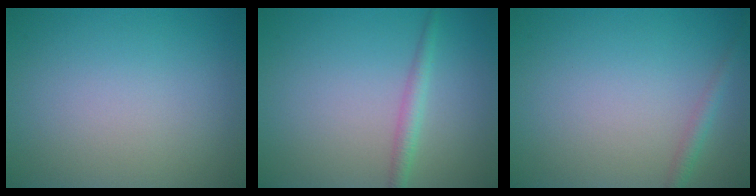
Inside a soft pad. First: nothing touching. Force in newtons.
{"total": 1.7, "press": 1.7, "slide": 0.0}
{"total": 1.3, "press": 1.3, "slide": 0.1}